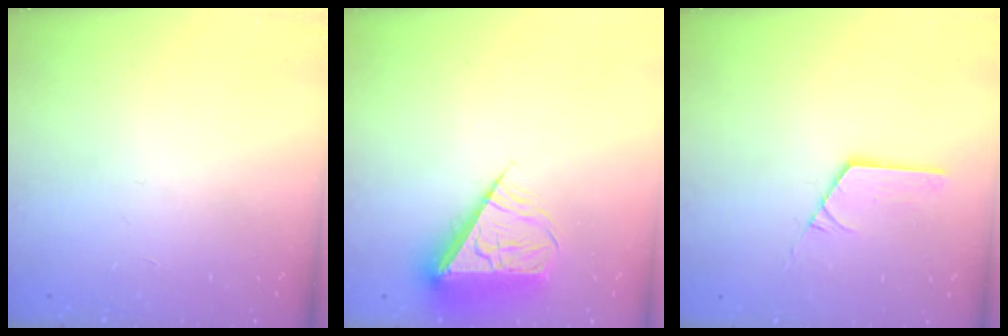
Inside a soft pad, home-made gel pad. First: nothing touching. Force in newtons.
{"total": 9.2, "press": 9.2, "slide": 0.3}
{"total": 2.4, "press": 2.3, "slide": 0.3}